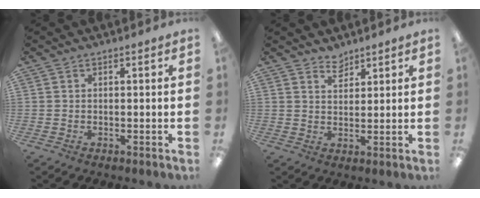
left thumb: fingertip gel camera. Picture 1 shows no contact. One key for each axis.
{"total": 3.3, "fx": 3.0, "fy": 1.4, "fz": 0.5, "tx": 0.000, "ty": -0.020, "tz": 0.054}